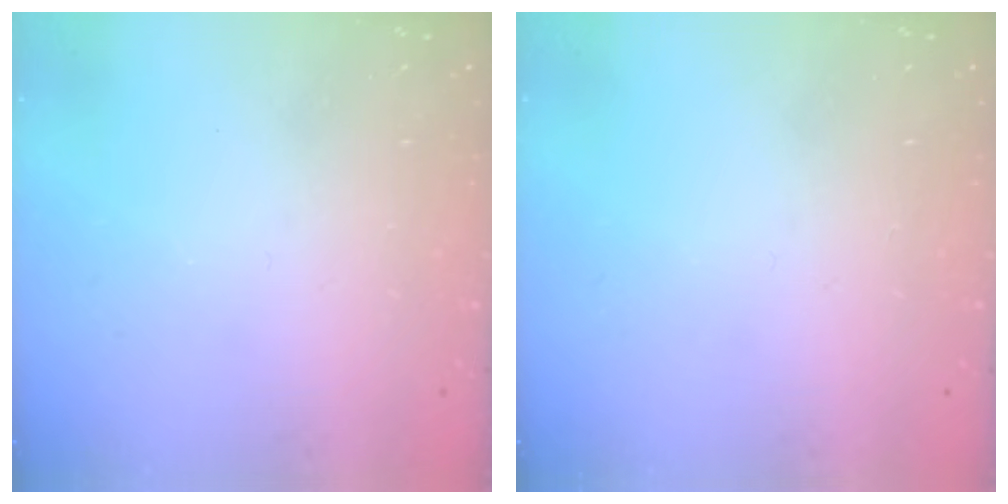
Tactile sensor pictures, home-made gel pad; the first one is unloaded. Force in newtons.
{"total": 0.0}